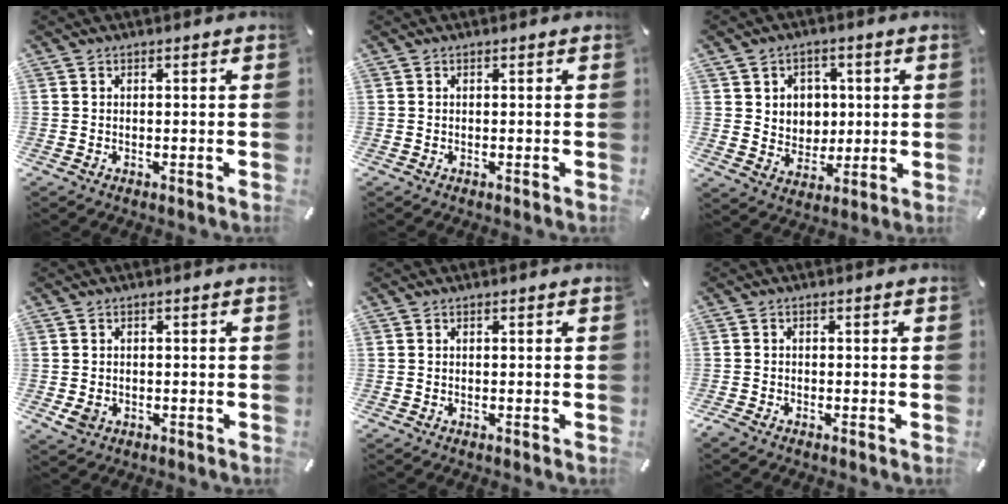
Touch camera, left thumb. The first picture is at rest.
{"total": 0.0}
{"total": 6.8, "force": [1.7, 6.6, 0.9], "torque": [-0.012, -0.012, 0.032]}
{"total": 2.6, "force": [-0.7, 2.1, 1.4], "torque": [-0.037, -0.003, -0.015]}
{"total": 0.0}
{"total": 1.1, "force": [-0.9, 0.3, 0.5], "torque": [-0.008, 0.000, -0.017]}